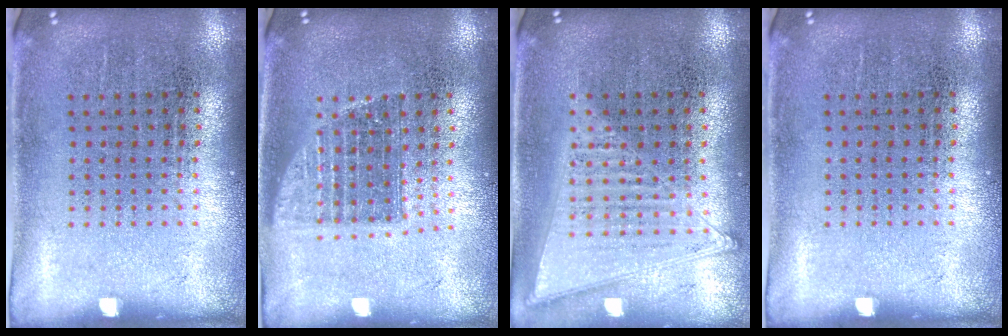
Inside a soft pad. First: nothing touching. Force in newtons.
{"total": 1.3, "press": 1.1, "slide": 0.8}
{"total": 1.2, "press": 1.2, "slide": 0.2}
{"total": 0.0}